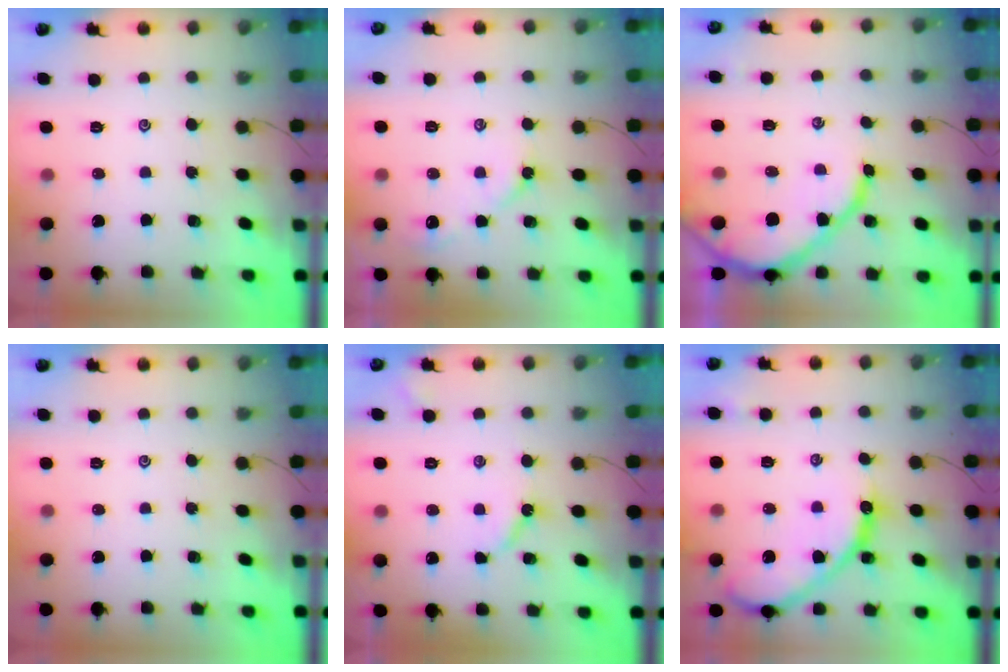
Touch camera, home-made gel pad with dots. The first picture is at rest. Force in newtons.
{"total": 6.0, "press": 6.0, "slide": 0.7}
{"total": 11.7, "press": 11.6, "slide": 1.4}
{"total": 0.0}
{"total": 5.6, "press": 5.6, "slide": 0.5}
{"total": 14.5, "press": 14.4, "slide": 1.5}